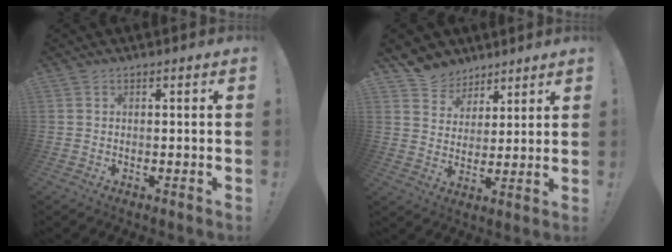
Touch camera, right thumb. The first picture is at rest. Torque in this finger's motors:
{"motor_torque": [-0.22, 0.26, 0.54, 0.55, 0.05]}